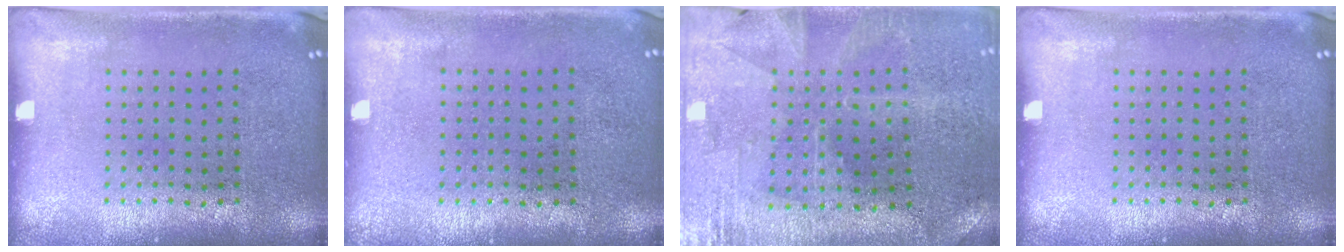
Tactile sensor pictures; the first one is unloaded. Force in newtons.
{"total": 0.0}
{"total": 0.7, "press": 0.6, "slide": 0.3}
{"total": 0.0}